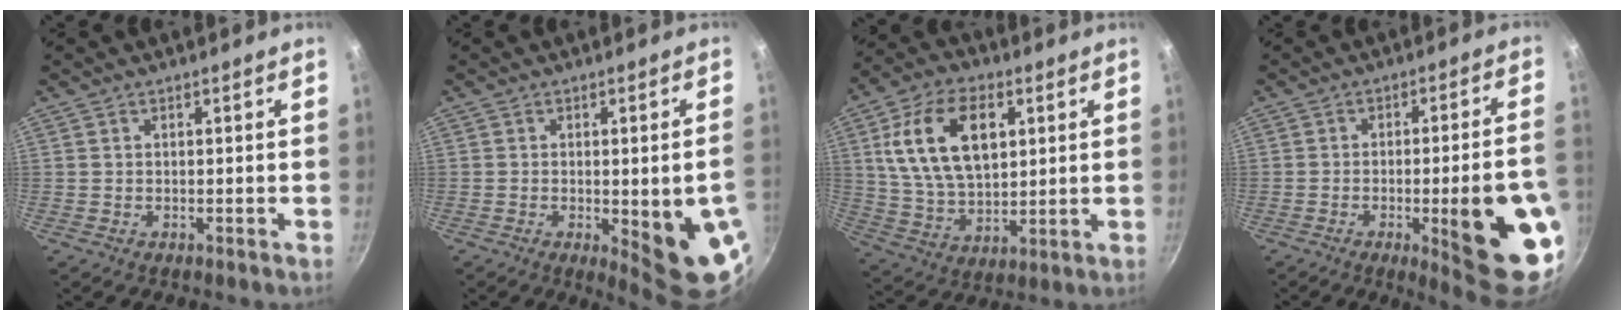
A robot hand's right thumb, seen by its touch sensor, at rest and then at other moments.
{"total": 12.5, "force": [-2.8, 3.3, 11.7], "torque": [-0.125, -0.001, -0.024]}
{"total": 17.4, "force": [4.9, 10.5, 13.1], "torque": [-0.219, -0.006, 0.093]}
{"total": 18.2, "force": [-5.3, 3.6, 17.0], "torque": [-0.203, 0.023, -0.061]}